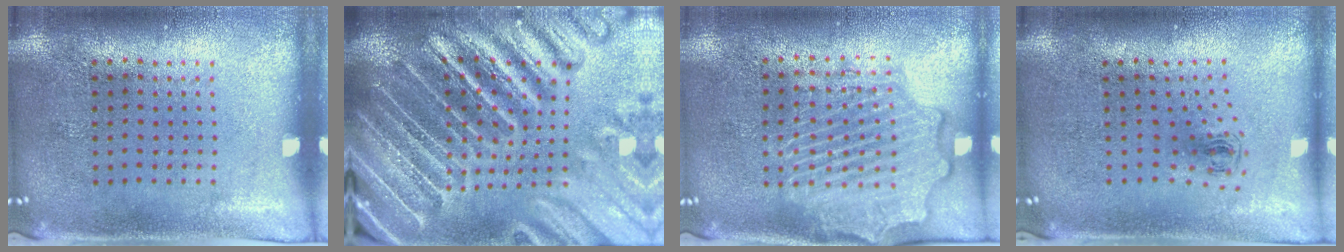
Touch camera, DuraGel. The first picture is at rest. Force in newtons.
{"total": 4.8, "press": 4.4, "slide": 2.0}
{"total": 2.6, "press": 2.6, "slide": 0.3}
{"total": 0.7, "press": 0.4, "slide": 0.6}